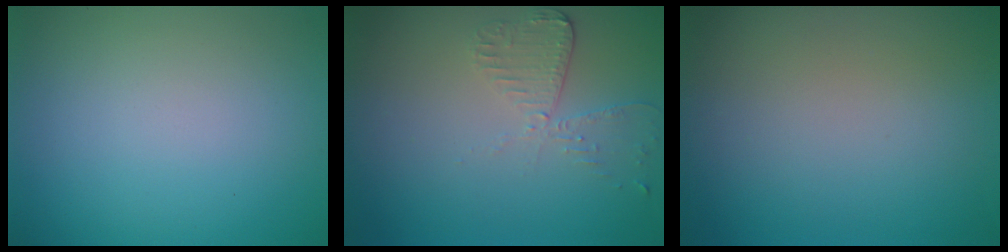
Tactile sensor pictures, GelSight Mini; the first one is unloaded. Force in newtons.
{"total": 2.6, "press": 2.3, "slide": 1.1}
{"total": 0.0}